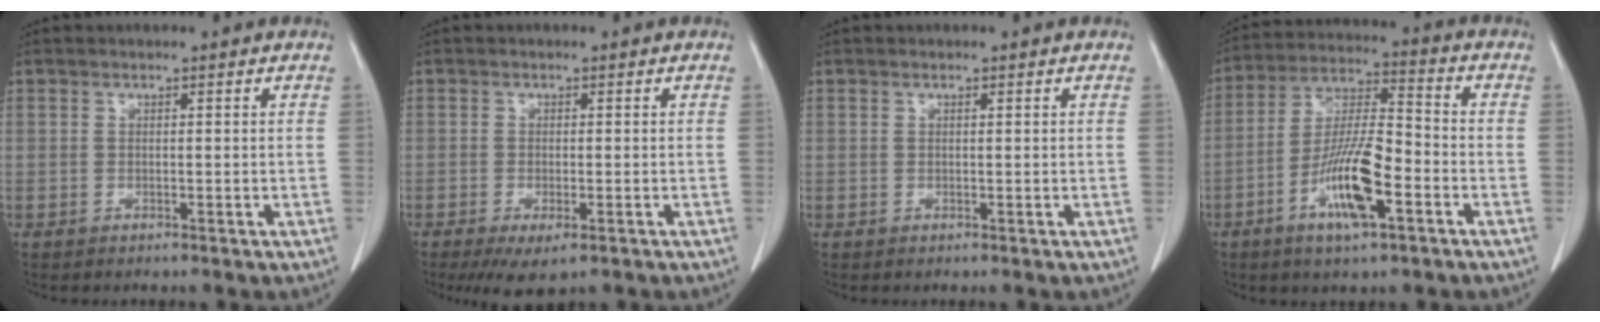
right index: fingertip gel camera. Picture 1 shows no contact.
{"total": 4.9, "force": [-2.9, 1.5, 3.6], "torque": [-0.056, -0.013, -0.042]}
{"total": 0.0}
{"total": 12.3, "force": [-5.0, 2.5, 11.0], "torque": [-0.212, -0.003, -0.092]}